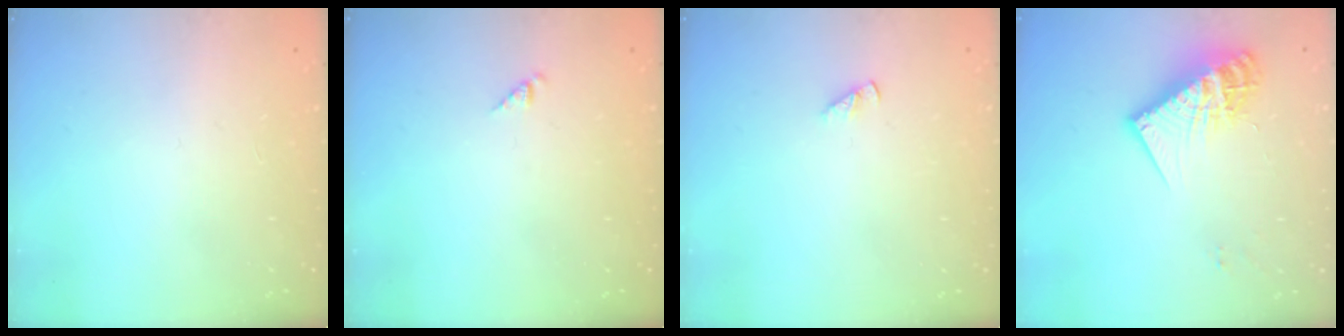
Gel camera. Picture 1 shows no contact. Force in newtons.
{"total": 0.8, "press": 0.8, "slide": 0.2}
{"total": 1.3, "press": 1.3, "slide": 0.2}
{"total": 17.8, "press": 17.8, "slide": 1.0}